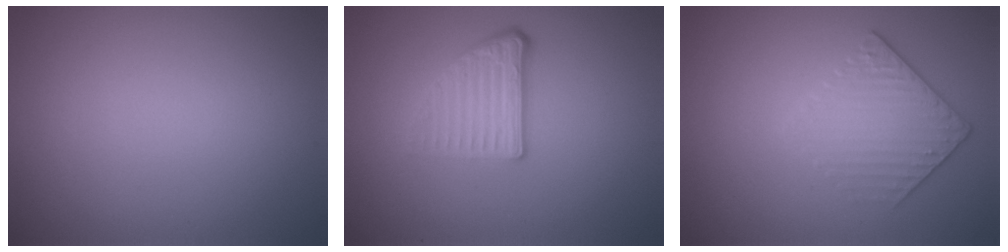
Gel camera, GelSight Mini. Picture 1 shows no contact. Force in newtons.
{"total": 3.8, "press": 2.4, "slide": 2.9}
{"total": 3.3, "press": 2.8, "slide": 1.8}